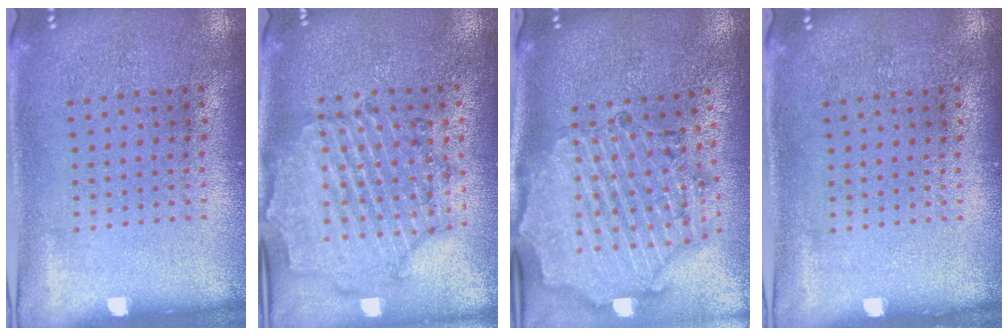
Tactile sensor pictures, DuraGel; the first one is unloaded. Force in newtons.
{"total": 1.4, "press": 1.4, "slide": 0.2}
{"total": 2.4, "press": 2.3, "slide": 0.7}
{"total": 0.0}